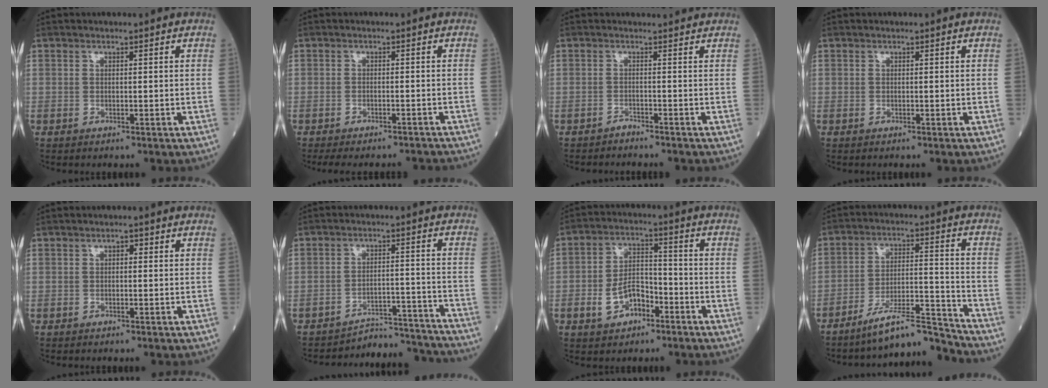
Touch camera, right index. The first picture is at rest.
{"total": 9.1, "force": [-8.6, 1.7, 2.5], "torque": [-0.032, -0.001, -0.103]}
{"total": 0.5, "force": [-0.3, 0.2, 0.4], "torque": [-0.010, 0.014, -0.005]}
{"total": 0.0}
{"total": 0.8, "force": [0.1, 0.5, 0.7], "torque": [-0.006, 0.004, -0.001]}
{"total": 10.7, "force": [-10.7, 0.8, -0.6], "torque": [0.021, 0.039, -0.142]}
{"total": 7.2, "force": [-3.3, 4.2, 4.9], "torque": [-0.098, 0.014, -0.057]}
{"total": 10.2, "force": [-9.6, -0.5, 3.5], "torque": [-0.051, 0.024, -0.163]}